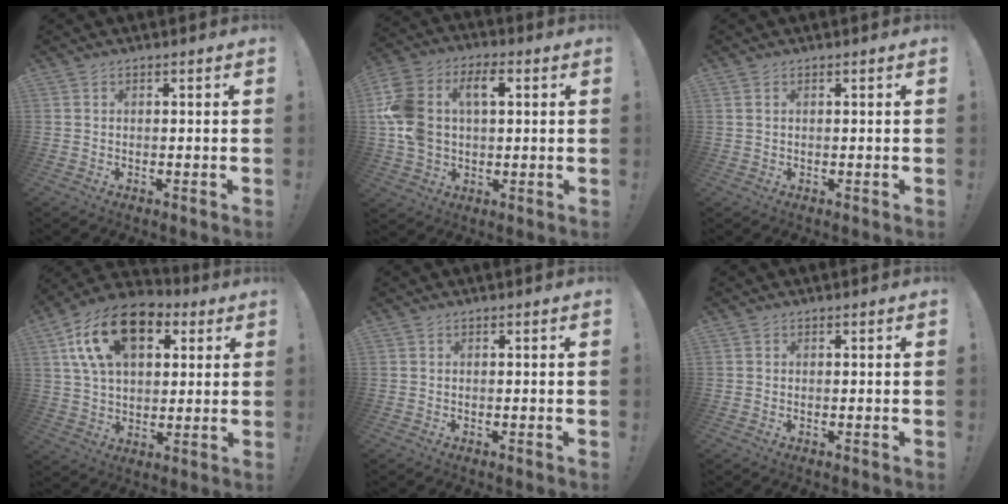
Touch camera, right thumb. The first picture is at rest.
{"total": 15.5, "force": [3.3, 10.6, 10.8], "torque": [-0.228, 0.002, 0.059]}
{"total": 0.7, "force": [0.4, 0.2, 0.5], "torque": [-0.014, 0.000, 0.009]}
{"total": 19.4, "force": [8.4, 12.0, 12.8], "torque": [-0.218, -0.026, 0.153]}
{"total": 0.0}
{"total": 0.0}